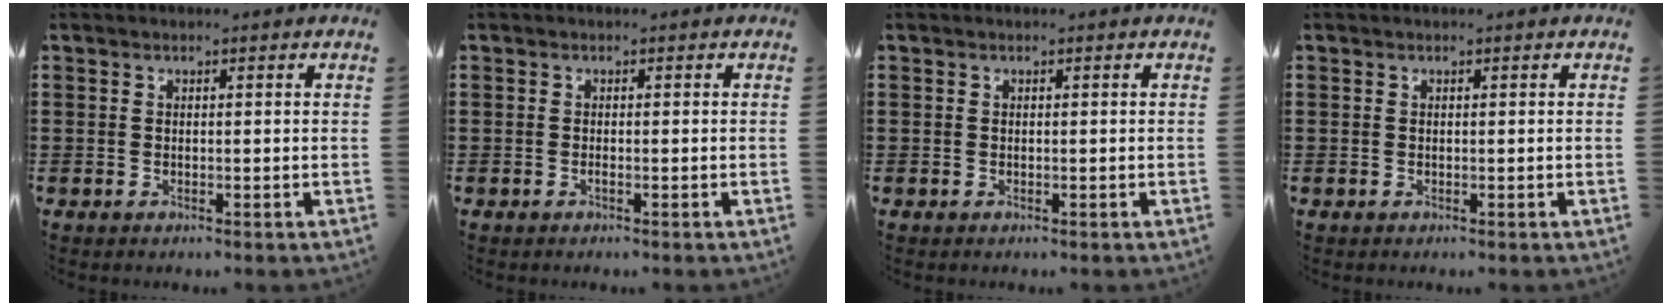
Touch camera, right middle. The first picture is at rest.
{"total": 0.5, "force": [-0.3, 0.1, 0.4], "torque": [-0.008, -0.001, -0.005]}
{"total": 0.0}
{"total": 0.0}